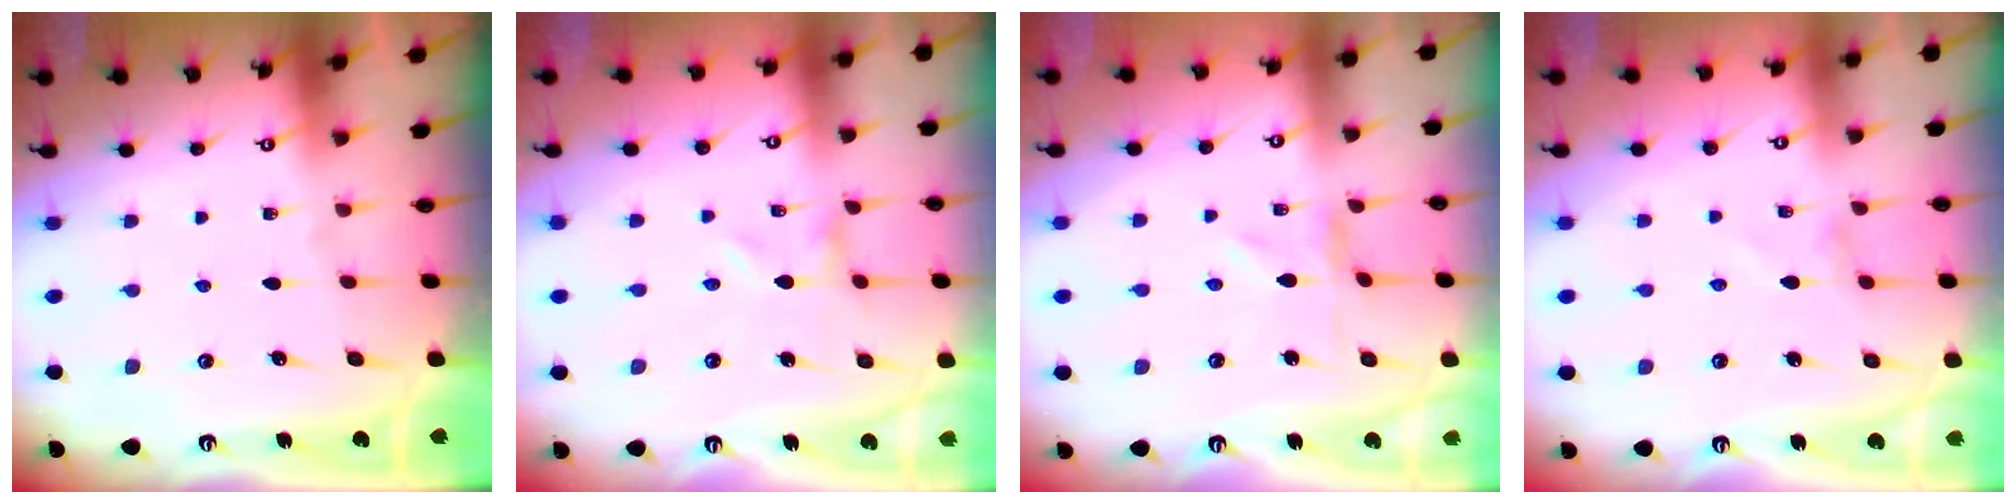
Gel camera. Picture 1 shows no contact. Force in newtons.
{"total": 0.0}
{"total": 0.0}
{"total": 0.0}